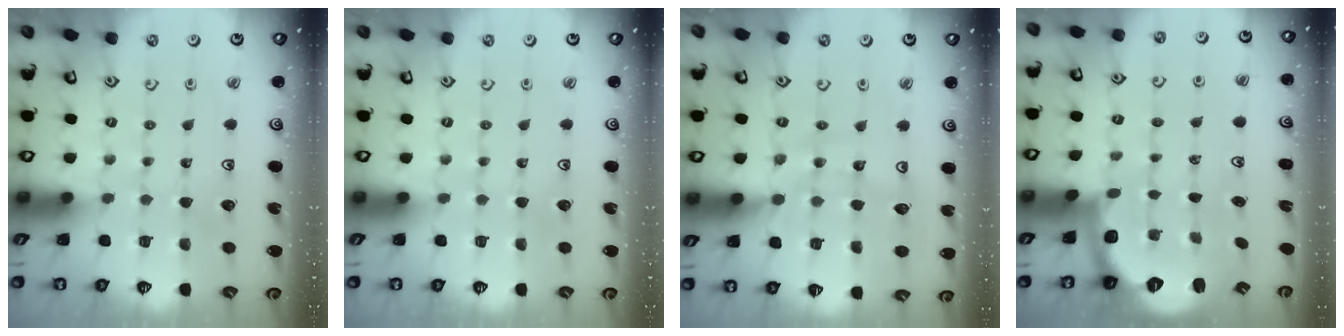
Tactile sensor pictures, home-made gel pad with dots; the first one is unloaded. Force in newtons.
{"total": 0.0}
{"total": 10.7, "press": 10.7, "slide": 1.3}
{"total": 2.6, "press": 1.6, "slide": 2.1}